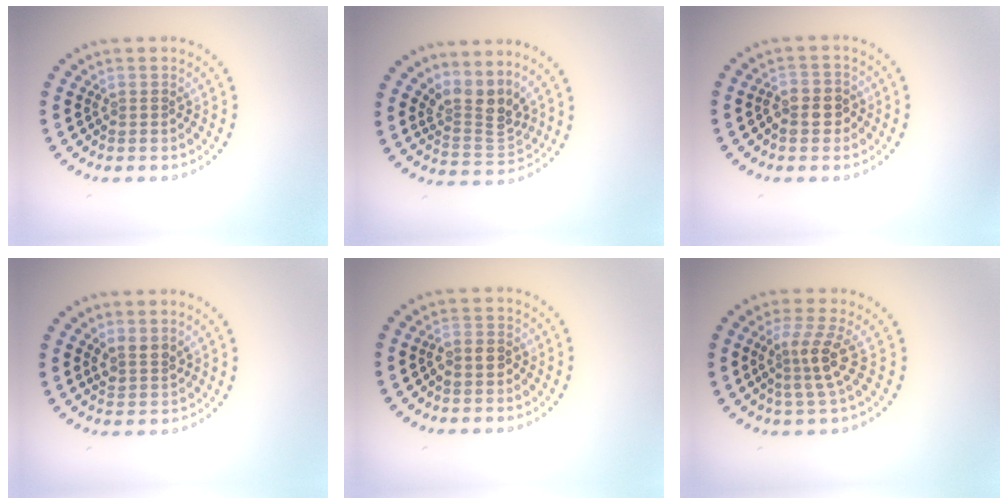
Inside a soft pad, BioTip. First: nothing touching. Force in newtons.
{"total": 3.3, "press": 2.3, "slide": 2.4}
{"total": 2.6, "press": 2.5, "slide": 0.7}
{"total": 1.8, "press": 1.4, "slide": 1.1}
{"total": 1.5, "press": 1.3, "slide": 0.8}
{"total": 3.1, "press": 2.4, "slide": 2.0}